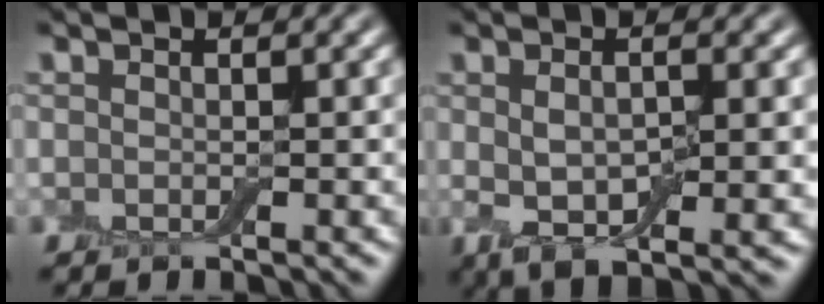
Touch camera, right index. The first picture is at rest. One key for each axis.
{"total": 5.9, "fx": -0.6, "fy": 2.5, "fz": 5.3, "tx": -0.096, "ty": -0.013, "tz": -0.006}